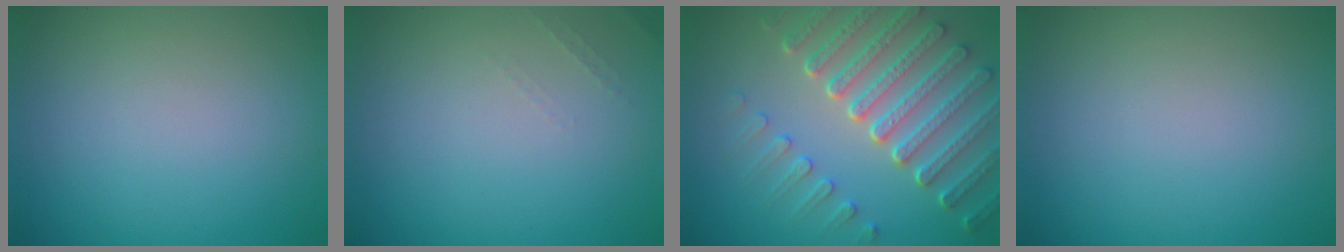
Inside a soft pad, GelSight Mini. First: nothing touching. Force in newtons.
{"total": 0.6, "press": 0.6, "slide": 0.2}
{"total": 7.5, "press": 5.7, "slide": 4.9}
{"total": 0.0}